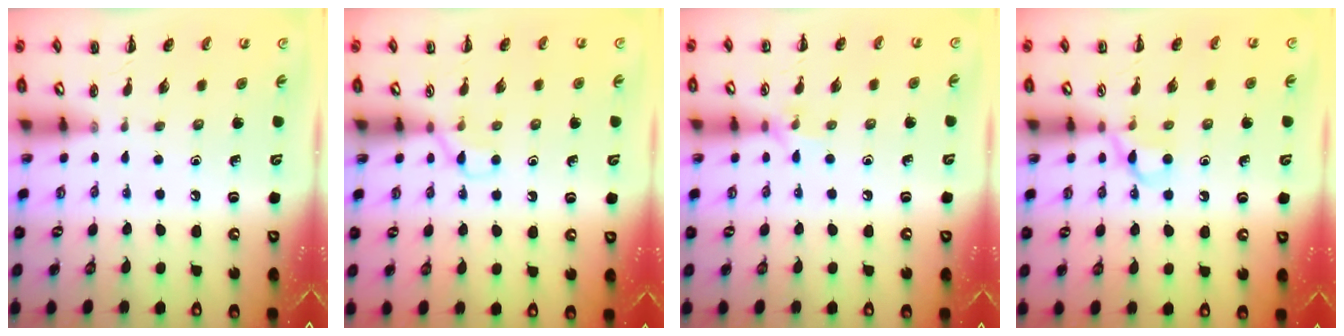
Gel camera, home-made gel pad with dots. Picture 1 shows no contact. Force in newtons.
{"total": 4.4, "press": 4.1, "slide": 1.5}
{"total": 6.4, "press": 6.2, "slide": 1.5}
{"total": 5.3, "press": 5.1, "slide": 1.5}